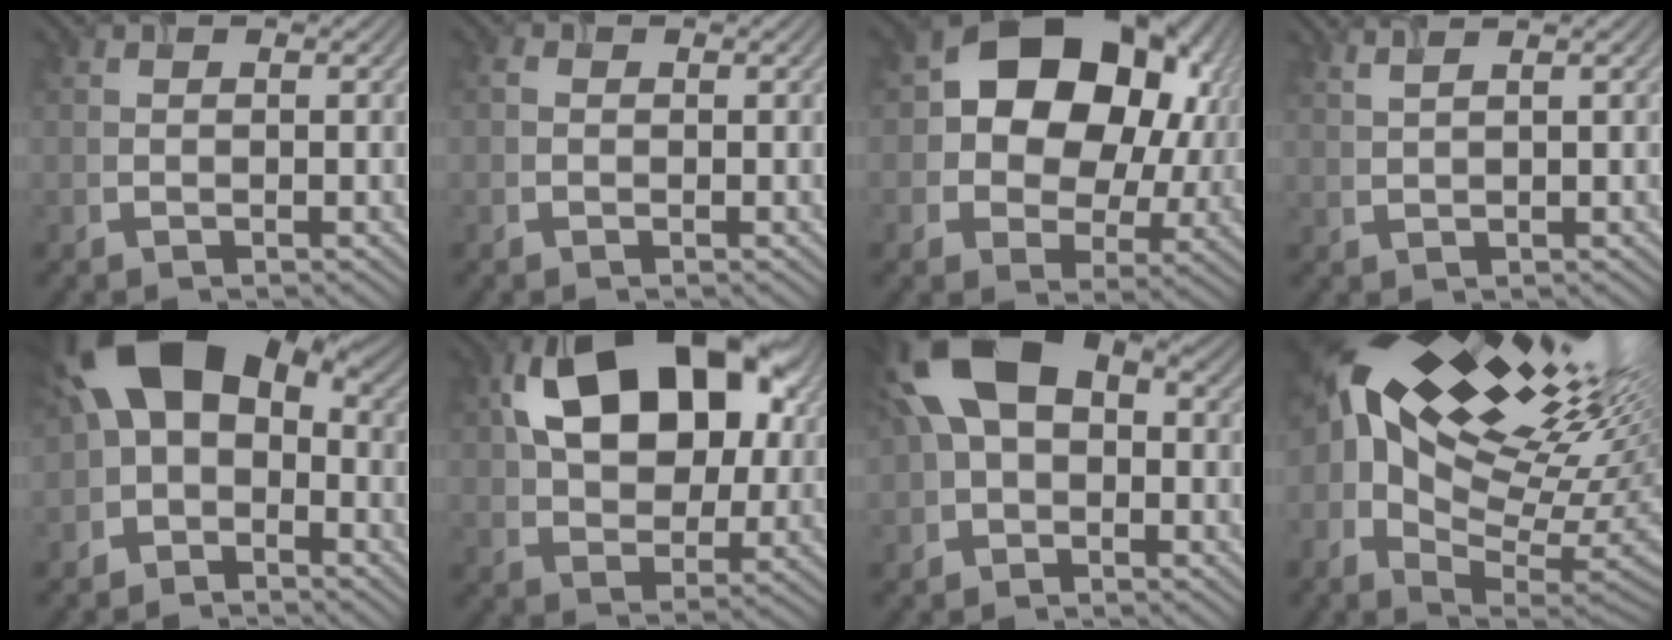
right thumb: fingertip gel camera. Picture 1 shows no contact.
{"total": 0.6, "force": [-0.1, 0.5, 0.3], "torque": [-0.006, -0.001, -0.004]}
{"total": 15.4, "force": [3.5, 11.4, 9.7], "torque": [-0.144, 0.001, 0.063]}
{"total": 2.8, "force": [1.9, 0.6, 2.0], "torque": [-0.029, 0.011, 0.021]}
{"total": 13.2, "force": [0.8, 8.6, 10.0], "torque": [-0.184, 0.003, 0.006]}
{"total": 16.9, "force": [5.5, 10.6, 12.0], "torque": [-0.213, 0.024, 0.087]}
{"total": 14.0, "force": [2.7, 9.1, 10.3], "torque": [-0.205, 0.015, 0.037]}
{"total": 20.5, "force": [7.1, 9.9, 16.5], "torque": [-0.272, 0.019, 0.132]}